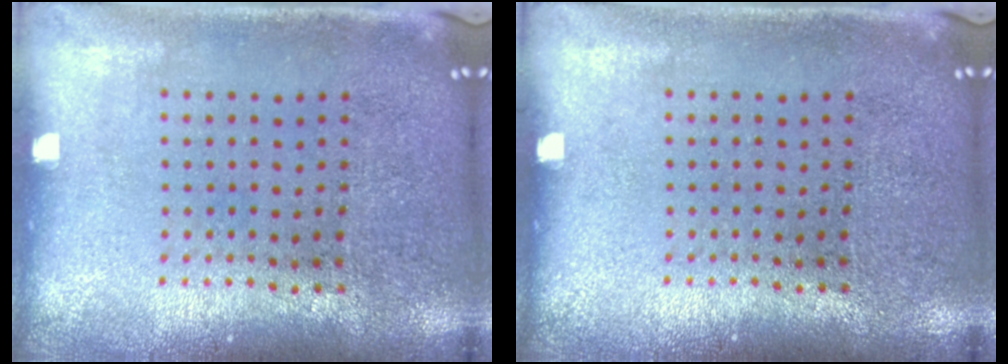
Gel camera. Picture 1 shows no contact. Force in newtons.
{"total": 0.0}